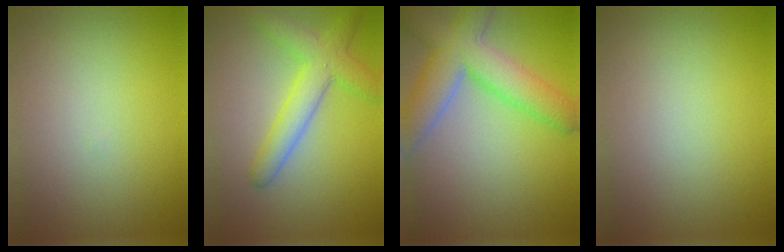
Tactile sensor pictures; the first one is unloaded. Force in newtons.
{"total": 4.5, "press": 4.5, "slide": 0.2}
{"total": 7.7, "press": 7.7, "slide": 0.4}
{"total": 0.0}